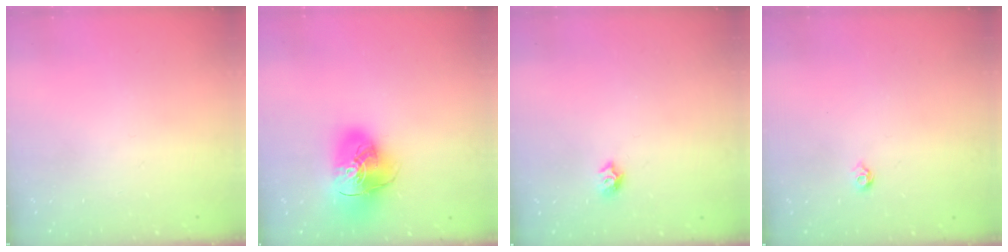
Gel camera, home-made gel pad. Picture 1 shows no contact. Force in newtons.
{"total": 16.7, "press": 16.5, "slide": 2.0}
{"total": 6.7, "press": 6.7, "slide": 0.8}
{"total": 4.4, "press": 4.3, "slide": 0.9}